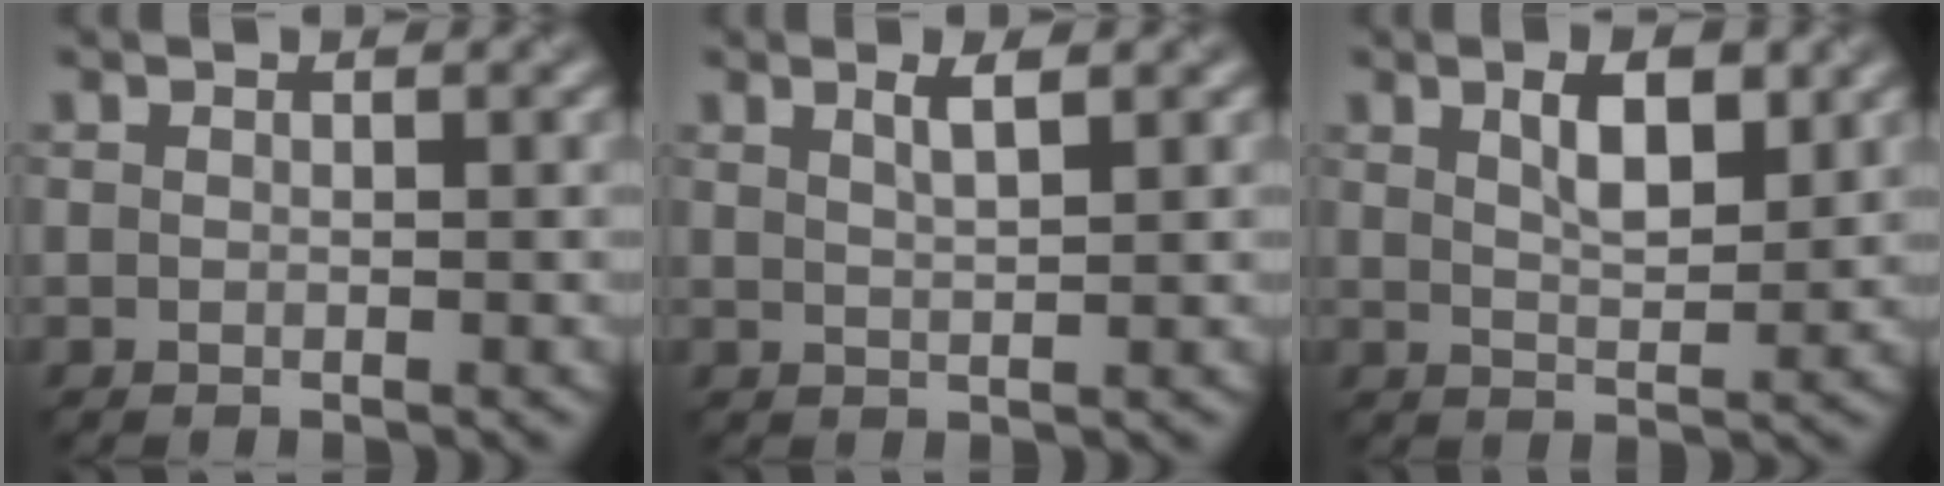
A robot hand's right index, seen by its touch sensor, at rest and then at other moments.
{"total": 1.1, "force": [0.6, 0.1, 1.0], "torque": [-0.017, 0.008, 0.017]}
{"total": 2.8, "force": [1.4, 0.7, 2.4], "torque": [-0.047, 0.008, 0.035]}